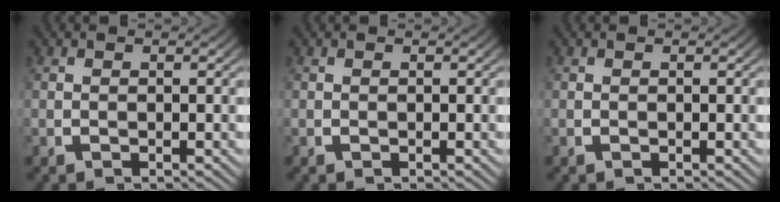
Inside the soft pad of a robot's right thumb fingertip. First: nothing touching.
{"total": 0.0}
{"total": 0.0}